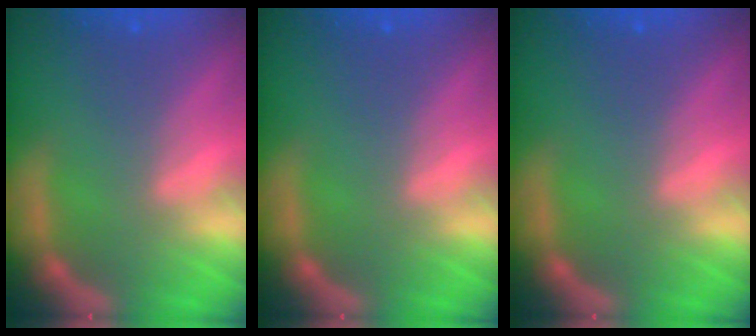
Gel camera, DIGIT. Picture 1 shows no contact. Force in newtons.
{"total": 0.0}
{"total": 0.0}